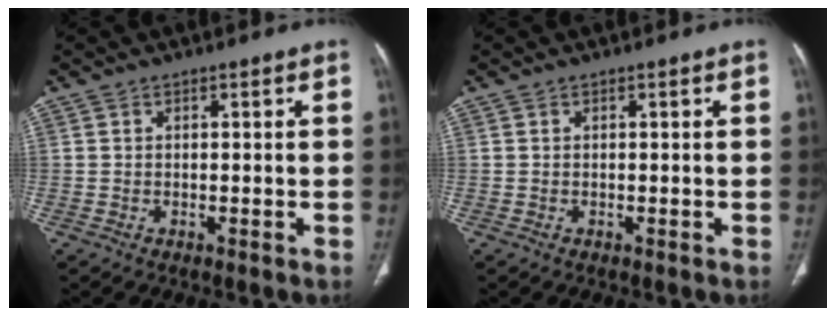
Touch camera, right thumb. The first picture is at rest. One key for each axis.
{"total": 0.0}